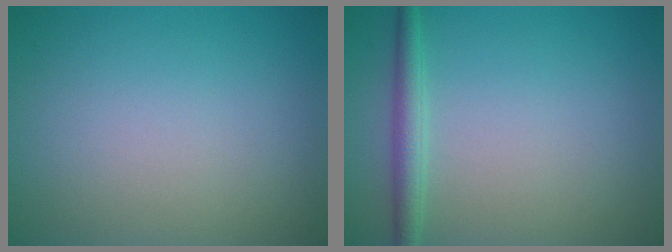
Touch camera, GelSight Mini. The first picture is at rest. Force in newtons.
{"total": 2.2, "press": 2.2, "slide": 0.1}